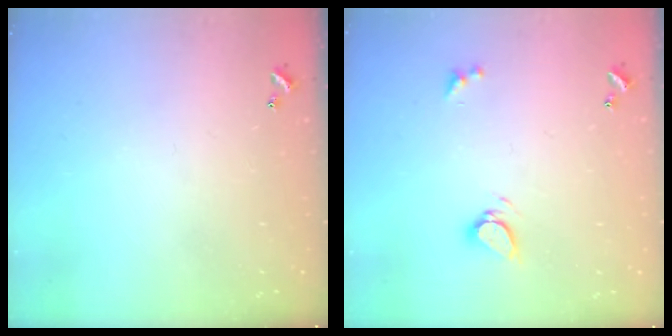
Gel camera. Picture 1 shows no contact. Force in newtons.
{"total": 4.0, "press": 3.9, "slide": 0.5}